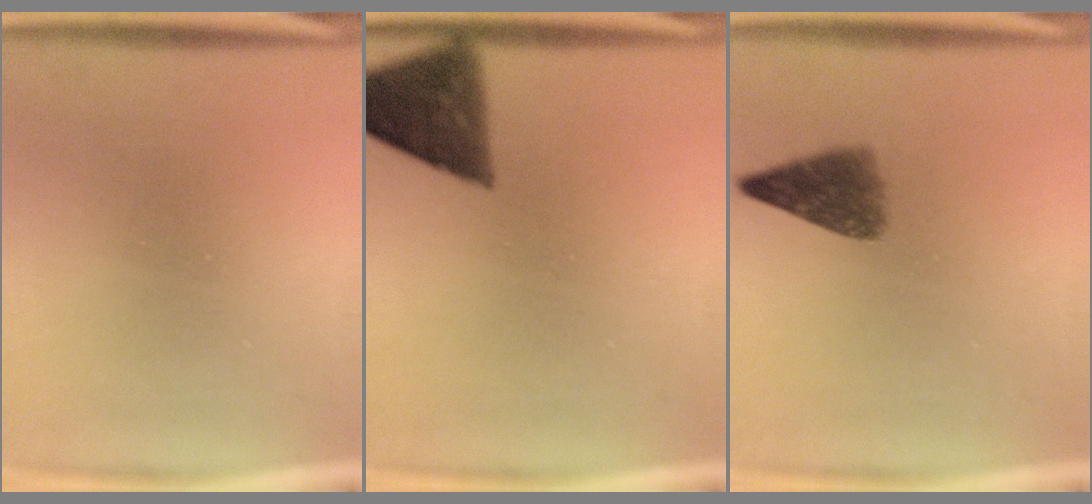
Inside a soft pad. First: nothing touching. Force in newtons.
{"total": 9.7}
{"total": 5.3}